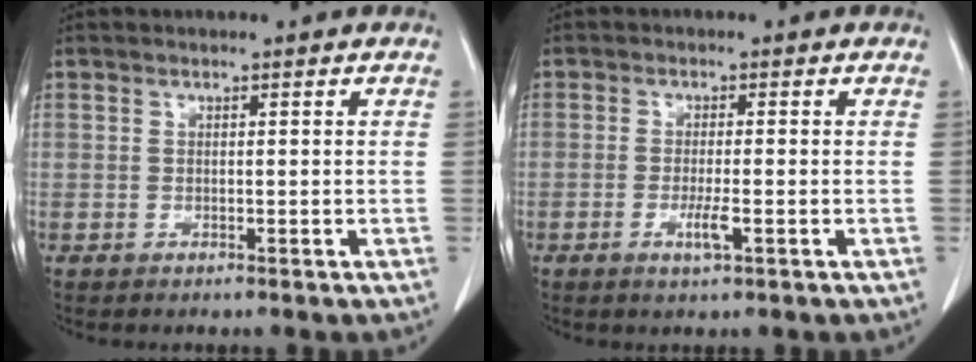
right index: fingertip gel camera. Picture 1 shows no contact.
{"total": 3.0, "force": [-1.1, 0.3, 2.8], "torque": [-0.053, -0.004, -0.017]}